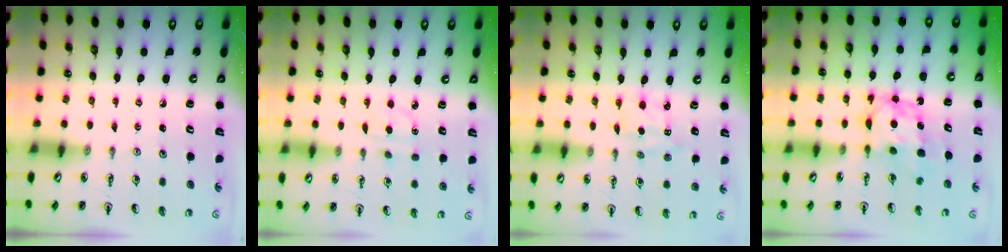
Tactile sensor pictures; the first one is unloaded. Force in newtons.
{"total": 2.6, "press": 2.6, "slide": 0.5}
{"total": 2.1, "press": 2.0, "slide": 0.6}
{"total": 6.5, "press": 6.4, "slide": 0.7}